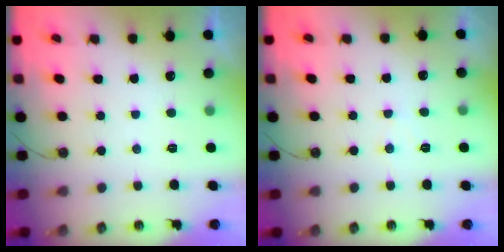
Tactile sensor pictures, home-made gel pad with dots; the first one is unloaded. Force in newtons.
{"total": 4.8, "press": 4.8, "slide": 0.3}